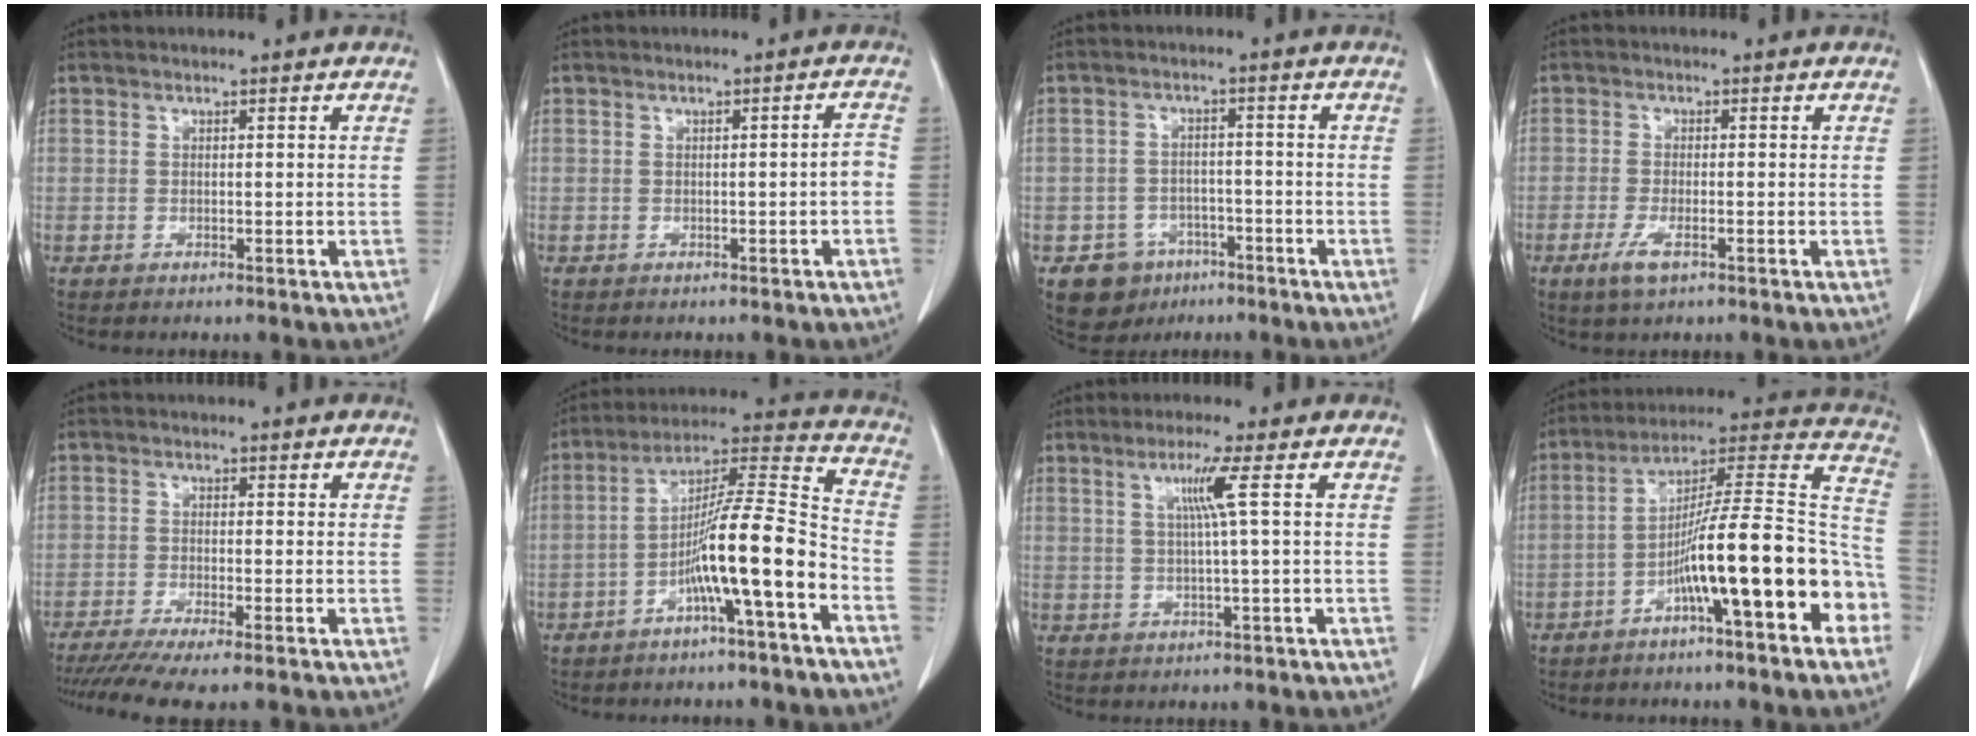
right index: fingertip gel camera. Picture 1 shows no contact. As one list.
[{"total": 1.9, "force": [-0.6, 0.1, 1.8], "torque": [-0.021, 0.002, -0.009]}, {"total": 6.2, "force": [-3.6, 5.0, 1.0], "torque": [-0.015, 0.011, -0.049]}, {"total": 3.4, "force": [-1.9, 0.8, 2.7], "torque": [-0.059, -0.006, -0.034]}, {"total": 8.1, "force": [-6.6, -0.1, 4.7], "torque": [-0.070, -0.015, -0.105]}, {"total": 13.0, "force": [-5.4, -0.2, 11.8], "torque": [-0.201, 0.017, -0.096]}, {"total": 4.1, "force": [1.1, -1.3, 3.8], "torque": [-0.078, 0.000, 0.024]}, {"total": 18.9, "force": [-7.2, 1.7, 17.4], "torque": [-0.230, 0.034, -0.114]}]